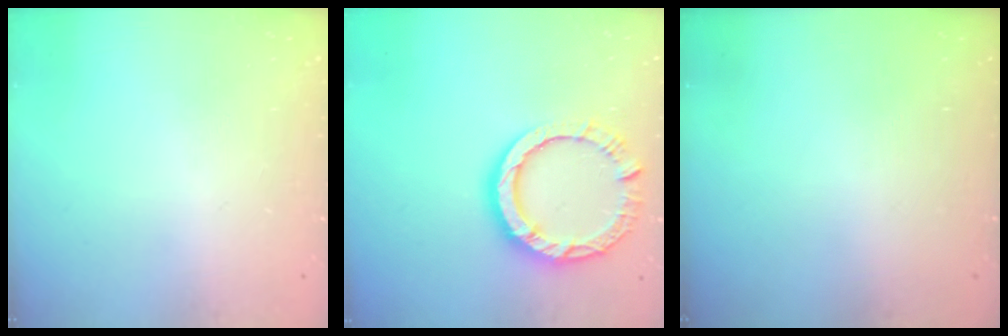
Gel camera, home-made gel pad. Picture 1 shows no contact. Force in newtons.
{"total": 13.2, "press": 13.1, "slide": 1.6}
{"total": 0.0}